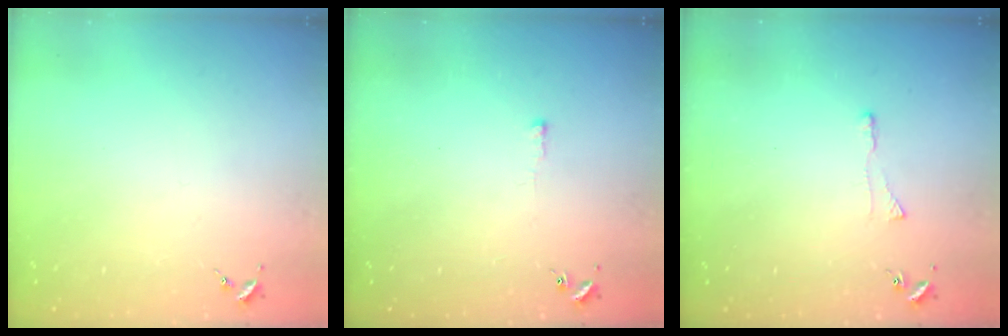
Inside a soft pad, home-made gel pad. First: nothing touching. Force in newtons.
{"total": 2.7, "press": 2.7, "slide": 0.4}
{"total": 2.9, "press": 2.9, "slide": 0.6}